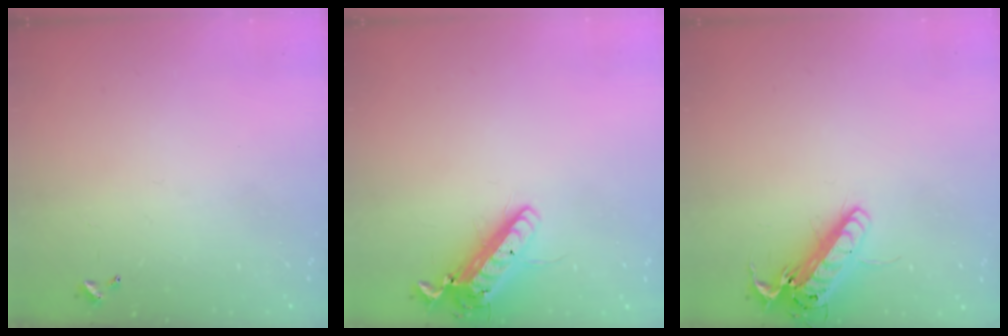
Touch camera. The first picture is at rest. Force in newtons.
{"total": 15.3, "press": 15.1, "slide": 2.8}
{"total": 16.4, "press": 16.2, "slide": 2.7}